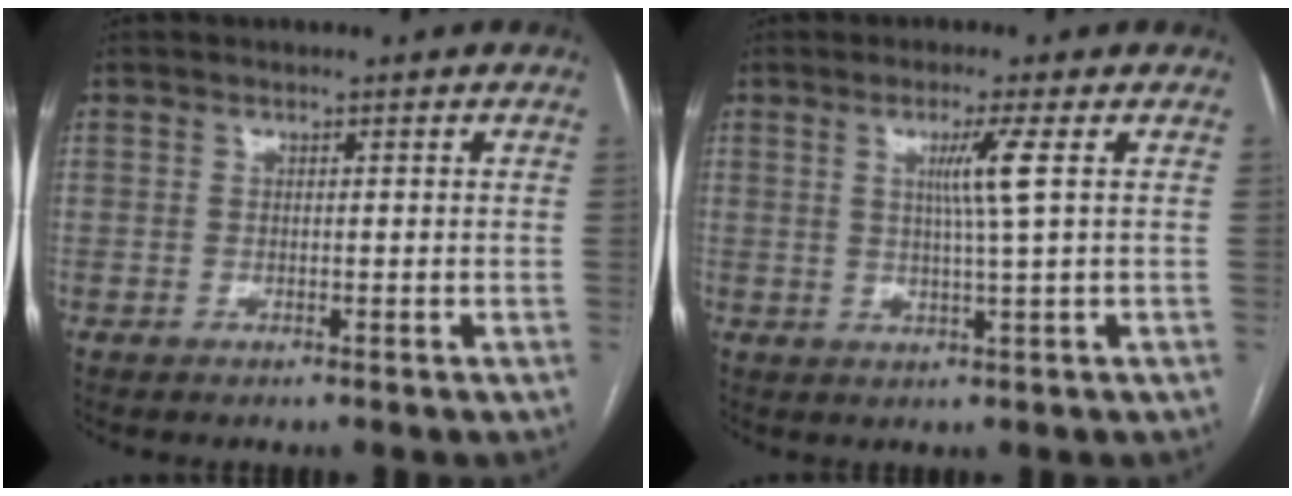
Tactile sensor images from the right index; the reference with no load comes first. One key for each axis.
{"total": 4.6, "fx": 1.2, "fy": -1.3, "fz": 4.2, "tx": -0.080, "ty": -0.005, "tz": 0.023}